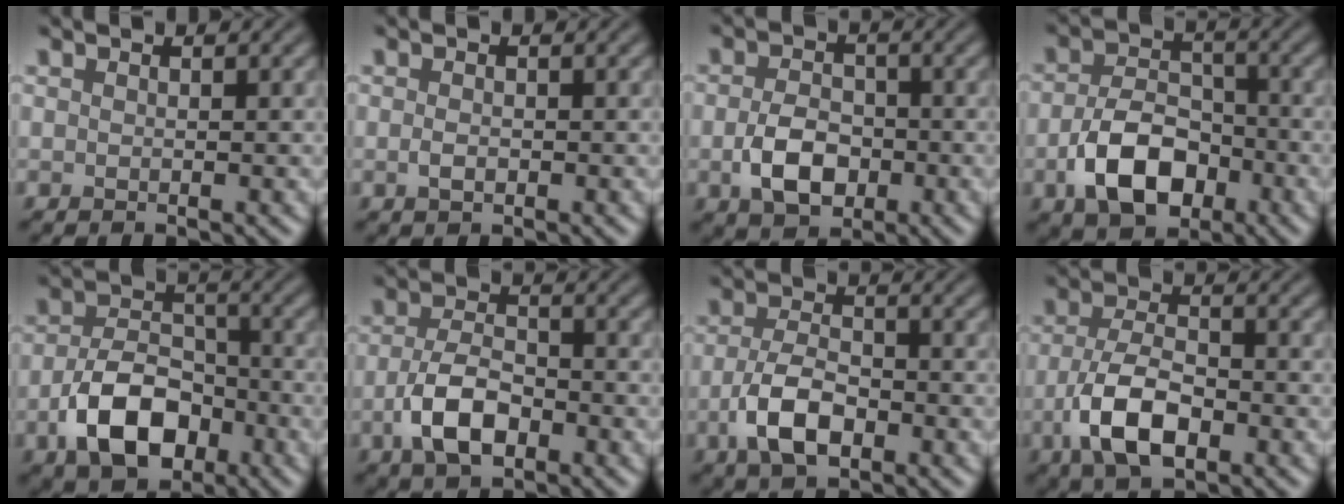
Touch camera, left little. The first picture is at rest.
{"total": 1.0, "force": [-0.3, 0.7, 0.7], "torque": [-0.017, -0.001, -0.006]}
{"total": 4.5, "force": [-1.3, 3.1, 3.0], "torque": [-0.062, -0.006, -0.028]}
{"total": 6.6, "force": [-2.6, 4.2, 4.3], "torque": [-0.084, -0.006, -0.047]}
{"total": 7.3, "force": [-3.1, 4.5, 4.8], "torque": [-0.091, -0.006, -0.054]}
{"total": 4.9, "force": [-2.0, 2.5, 3.7], "torque": [-0.078, -0.003, -0.042]}
{"total": 4.8, "force": [-1.9, 2.5, 3.7], "torque": [-0.078, -0.004, -0.041]}
{"total": 5.9, "force": [-2.3, 2.8, 4.6], "torque": [-0.095, -0.006, -0.049]}